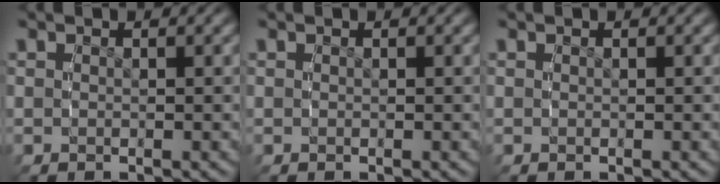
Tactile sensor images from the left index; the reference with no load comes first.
{"total": 0.0}
{"total": 0.0}